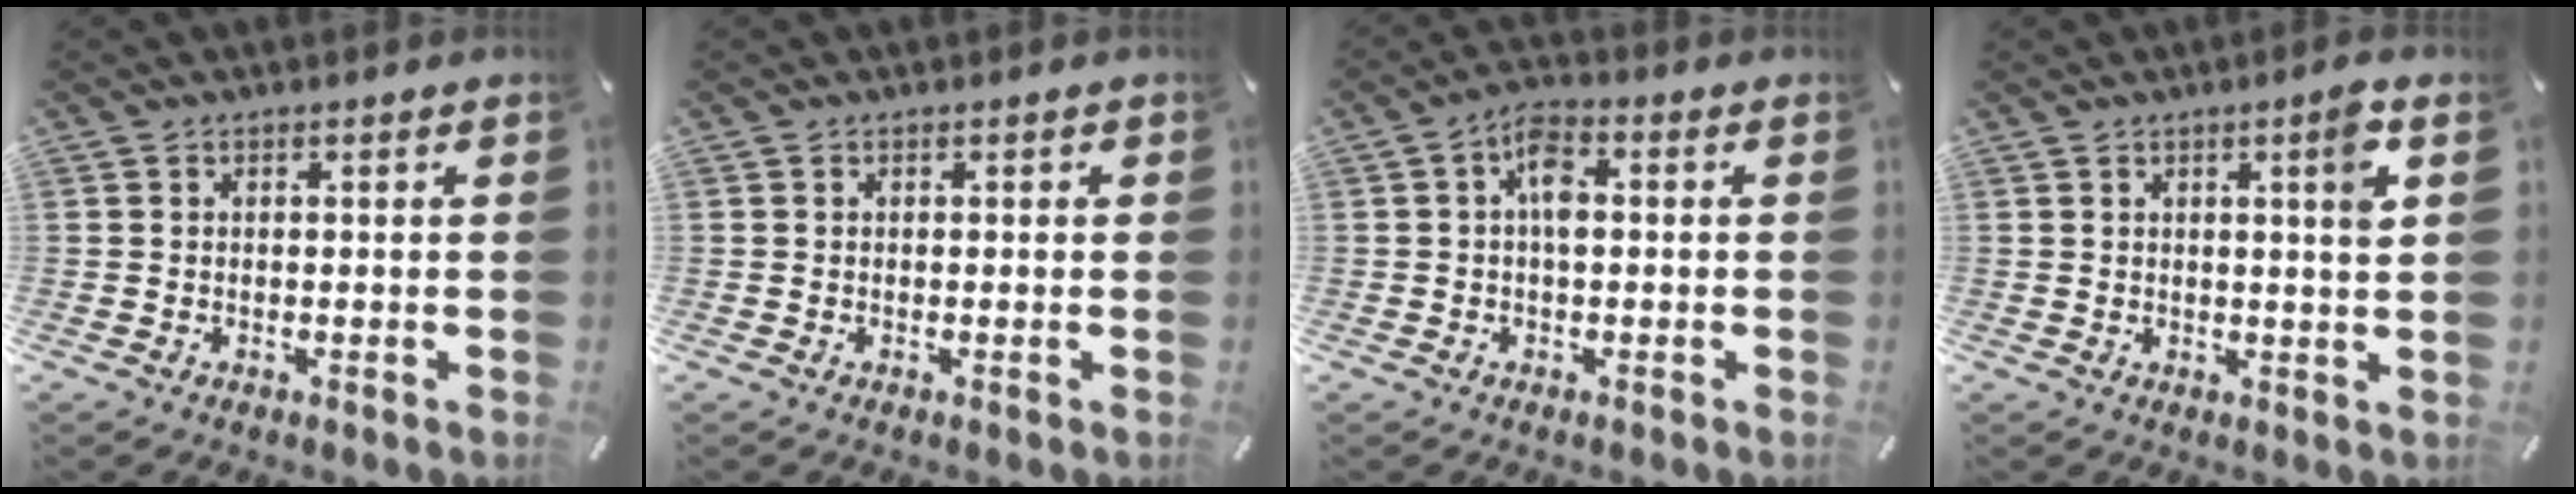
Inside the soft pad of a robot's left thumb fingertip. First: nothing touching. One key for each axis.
{"total": 0.0}
{"total": 5.7, "fx": 0.3, "fy": 3.1, "fz": 4.7, "tx": -0.075, "ty": 0.008, "tz": 0.002}
{"total": 5.5, "fx": 2.2, "fy": 0.1, "fz": 5.1, "tx": -0.075, "ty": -0.010, "tz": 0.028}